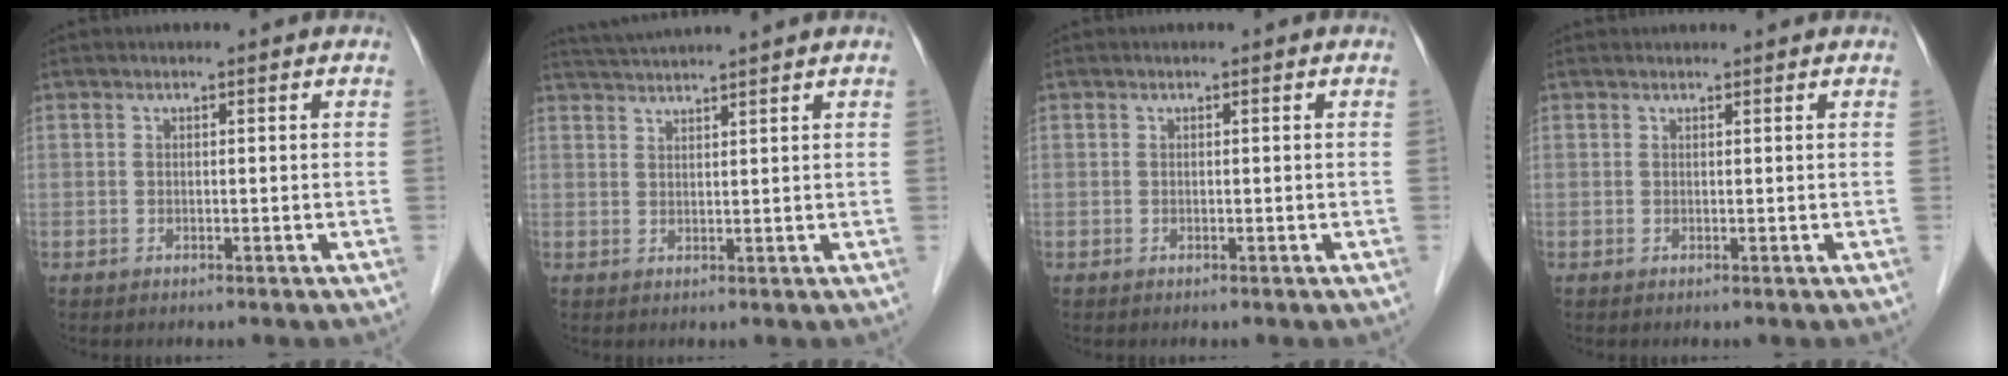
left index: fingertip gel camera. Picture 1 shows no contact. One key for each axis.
{"total": 5.6, "fx": 5.1, "fy": -1.5, "fz": 1.8, "tx": -0.032, "ty": 0.023, "tz": 0.086}
{"total": 0.0}
{"total": 1.9, "fx": 1.8, "fy": 0.2, "fz": 0.3, "tx": -0.007, "ty": 0.021, "tz": 0.026}